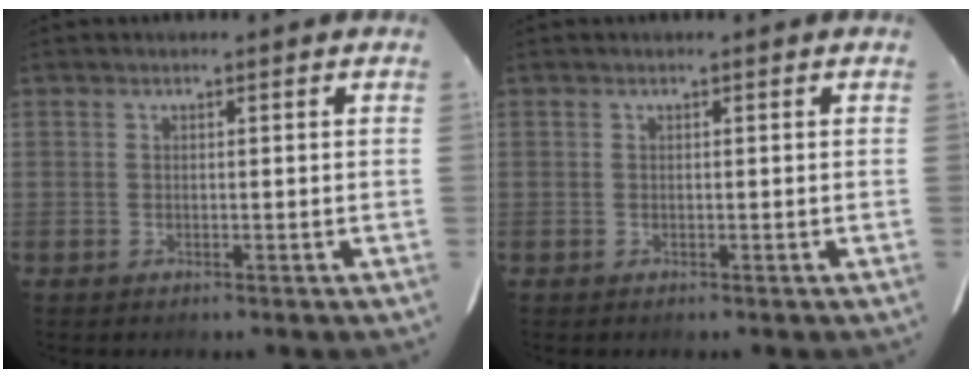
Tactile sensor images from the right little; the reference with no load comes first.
{"total": 0.0}